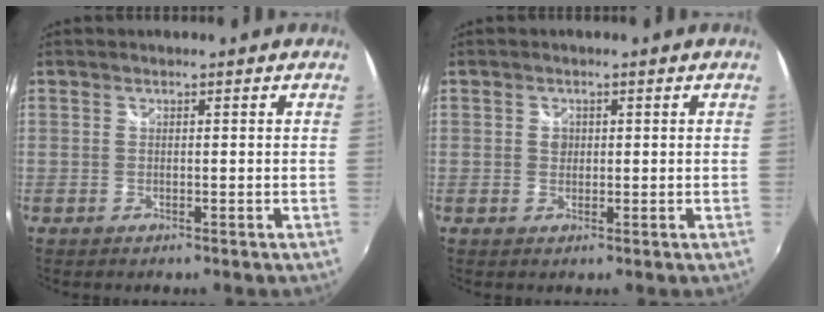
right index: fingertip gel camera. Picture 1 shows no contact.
{"total": 1.6, "force": [0.2, 1.5, 0.6], "torque": [-0.006, 0.003, 0.002]}